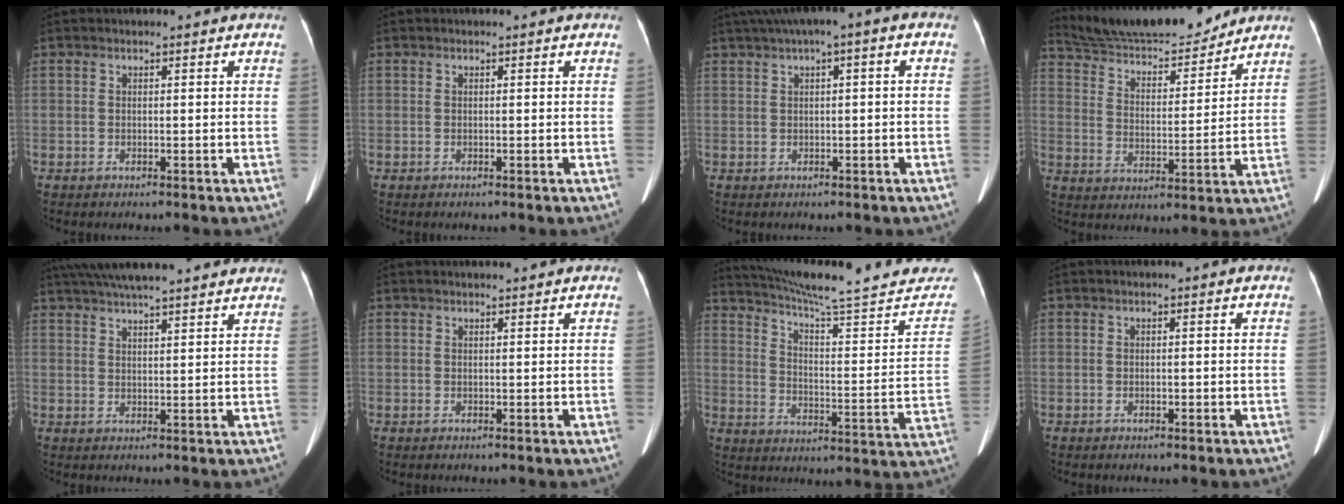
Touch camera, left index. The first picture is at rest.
{"total": 0.0}
{"total": 5.6, "force": [1.9, 1.0, 5.1], "torque": [-0.093, 0.032, 0.029]}
{"total": 15.8, "force": [14.8, 2.4, 5.0], "torque": [-0.089, 0.001, 0.242]}
{"total": 17.9, "force": [15.6, 2.6, 8.4], "torque": [-0.142, 0.053, 0.219]}
{"total": 1.6, "force": [1.5, 0.2, 0.6], "torque": [-0.006, 0.015, 0.023]}
{"total": 28.3, "force": [25.5, 1.9, 12.0], "torque": [-0.178, -0.080, 0.328]}
{"total": 0.5, "force": [-0.5, 0.1, 0.2], "torque": [-0.004, -0.003, -0.006]}